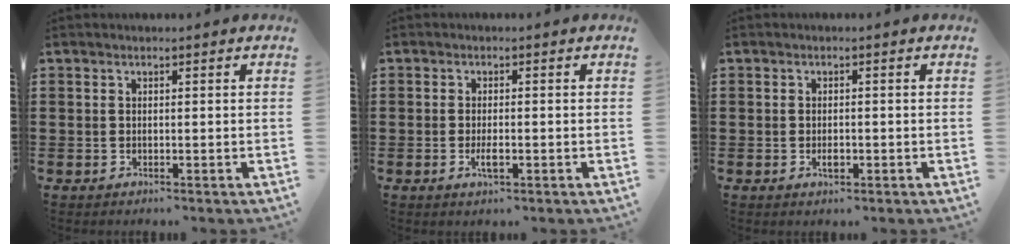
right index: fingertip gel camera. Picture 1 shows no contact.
{"total": 2.4, "force": [-0.7, 0.6, 2.2], "torque": [-0.054, -0.007, -0.017]}
{"total": 1.6, "force": [-0.4, 0.6, 1.4], "torque": [-0.027, 0.000, -0.008]}